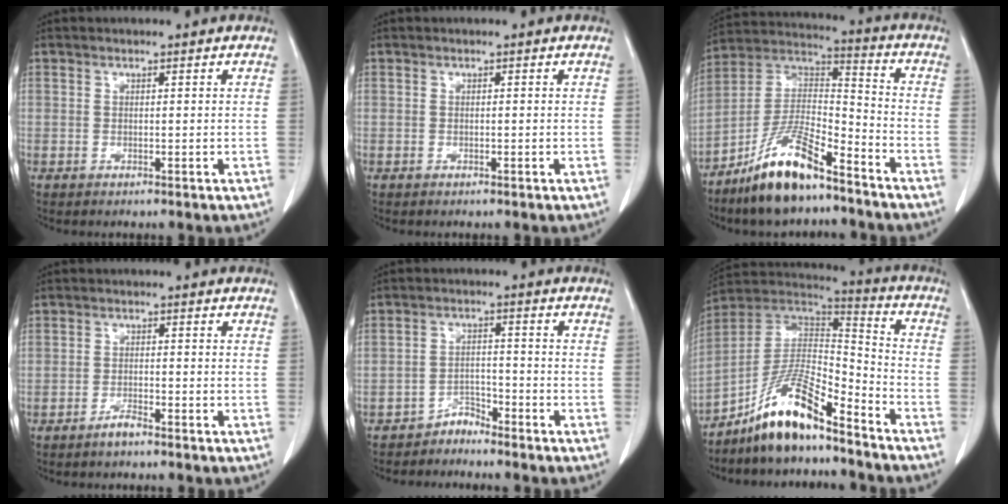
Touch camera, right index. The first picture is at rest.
{"total": 0.0}
{"total": 13.9, "force": [-10.0, 3.2, 9.1], "torque": [-0.178, 0.007, -0.185]}
{"total": 1.8, "force": [-1.5, 0.3, 0.9], "torque": [-0.016, 0.000, -0.027]}
{"total": 2.7, "force": [-2.5, 0.9, -0.2], "torque": [0.013, -0.001, -0.043]}
{"total": 13.1, "force": [-9.8, 2.2, 8.4], "torque": [-0.157, 0.020, -0.176]}